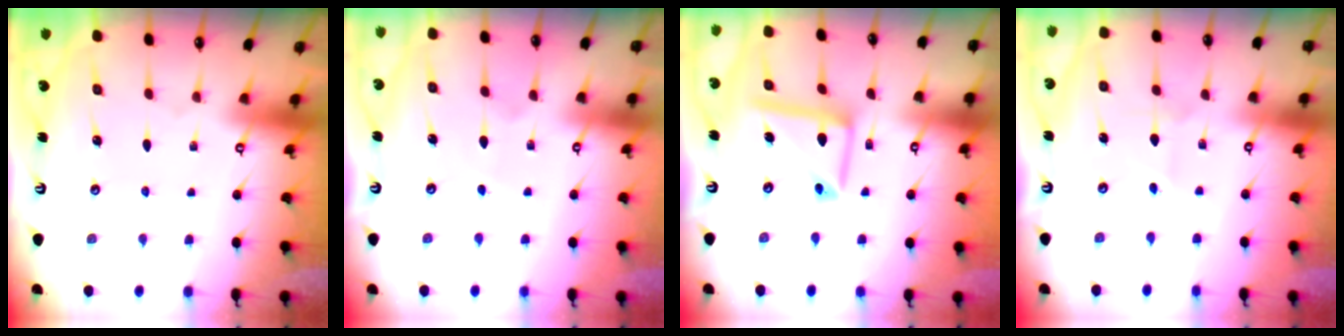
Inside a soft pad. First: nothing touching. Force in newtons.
{"total": 3.7, "press": 3.7, "slide": 0.4}
{"total": 12.5, "press": 12.4, "slide": 1.2}
{"total": 2.1, "press": 2.1, "slide": 0.2}